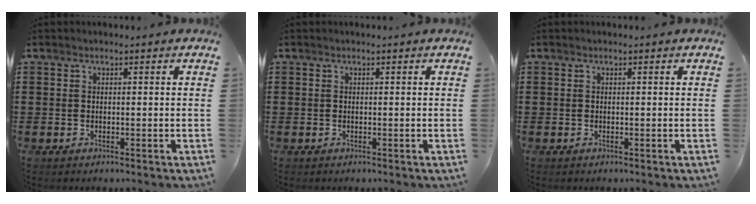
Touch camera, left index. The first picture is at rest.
{"total": 0.0}
{"total": 0.0}